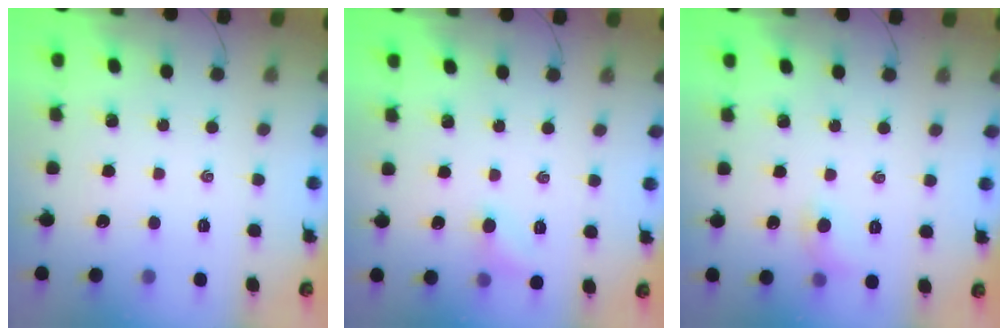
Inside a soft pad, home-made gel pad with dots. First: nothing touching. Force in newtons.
{"total": 5.8, "press": 5.6, "slide": 1.6}
{"total": 5.9, "press": 5.7, "slide": 1.6}